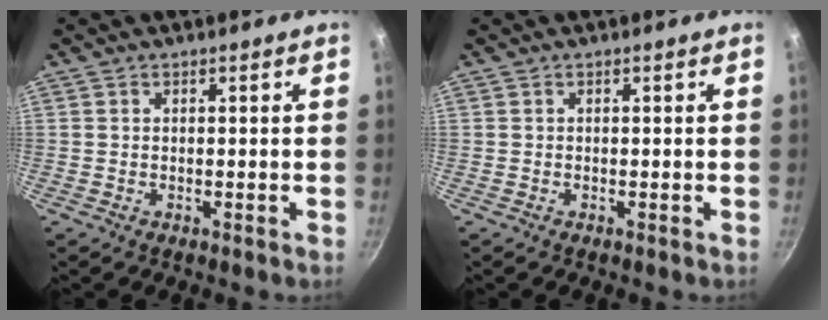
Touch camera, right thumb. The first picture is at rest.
{"total": 0.0}